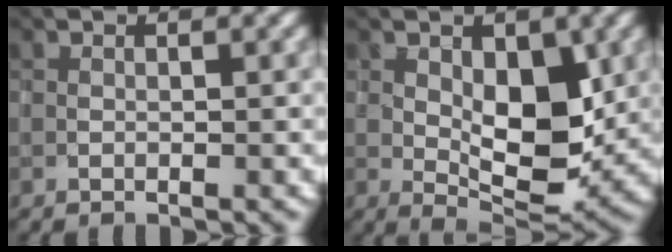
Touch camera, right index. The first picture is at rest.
{"total": 6.7, "force": [0.6, 3.6, 5.6], "torque": [-0.089, -0.011, 0.018]}